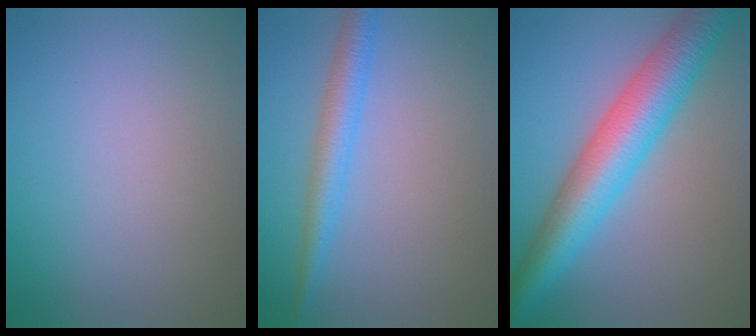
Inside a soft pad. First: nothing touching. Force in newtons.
{"total": 3.0, "press": 3.0, "slide": 0.1}
{"total": 8.0, "press": 8.0, "slide": 0.3}